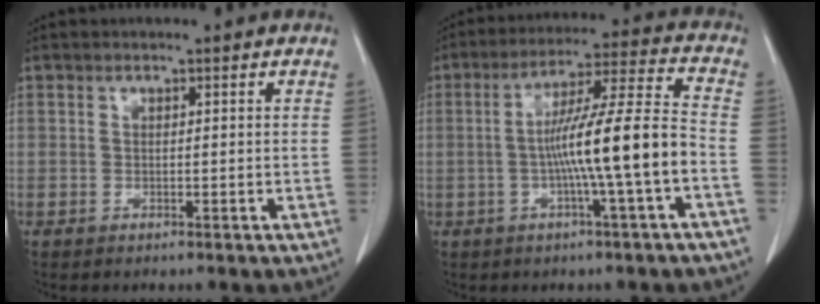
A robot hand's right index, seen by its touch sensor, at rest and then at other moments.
{"total": 12.5, "force": [-2.7, -1.0, 12.2], "torque": [-0.213, 0.013, -0.049]}